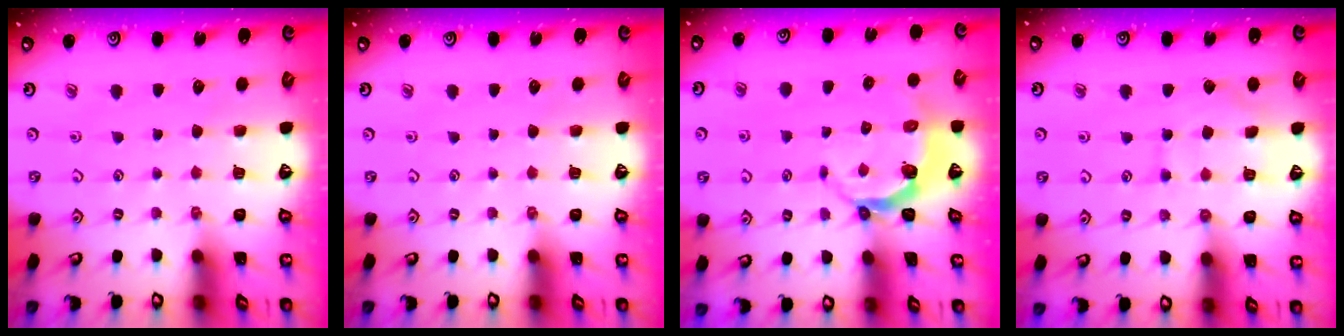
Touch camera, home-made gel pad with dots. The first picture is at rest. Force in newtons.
{"total": 0.0}
{"total": 4.9, "press": 4.0, "slide": 2.9}
{"total": 9.0, "press": 9.0, "slide": 1.0}